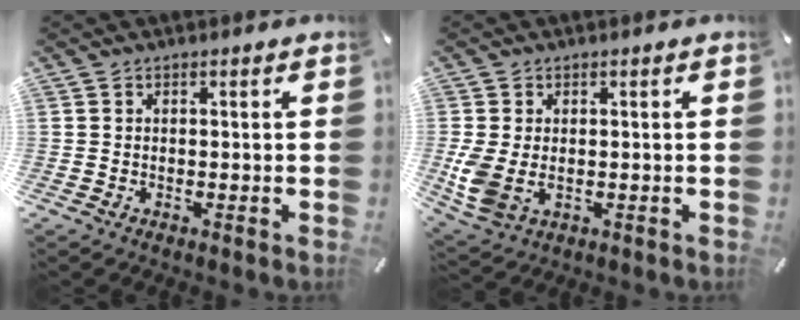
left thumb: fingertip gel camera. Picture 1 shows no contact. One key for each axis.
{"total": 6.3, "fx": -0.5, "fy": 4.6, "fz": 4.3, "tx": -0.108, "ty": -0.008, "tz": -0.010}